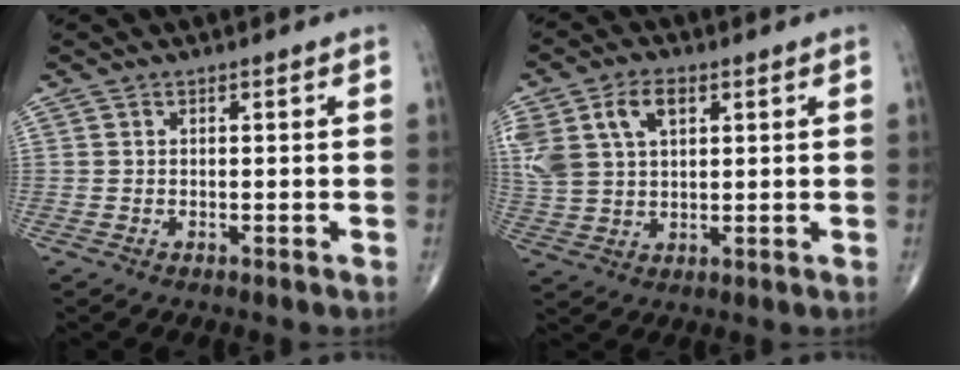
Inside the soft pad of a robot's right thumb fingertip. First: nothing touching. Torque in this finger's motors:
{"motor_torque": [1.35, 1.37, 0.84, 0.49, 0.10]}